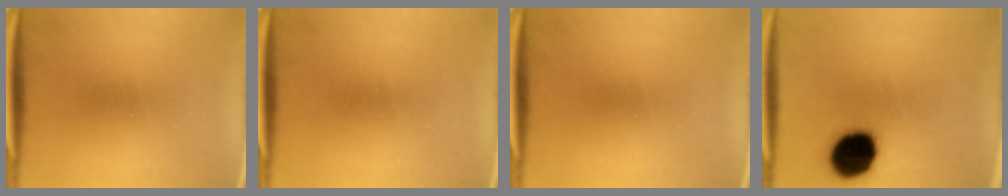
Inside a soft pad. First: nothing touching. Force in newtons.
{"total": 0.0}
{"total": 0.0}
{"total": 17.1}